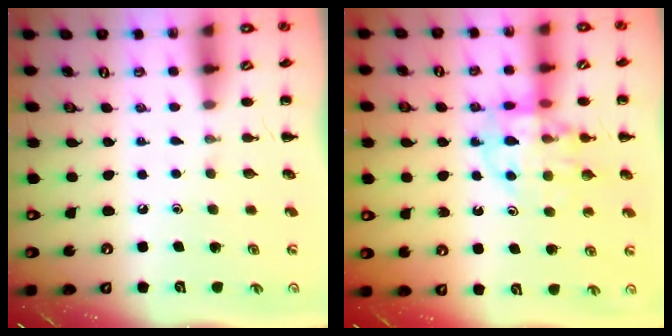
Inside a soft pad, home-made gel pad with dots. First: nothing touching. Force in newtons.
{"total": 13.0, "press": 12.7, "slide": 2.8}